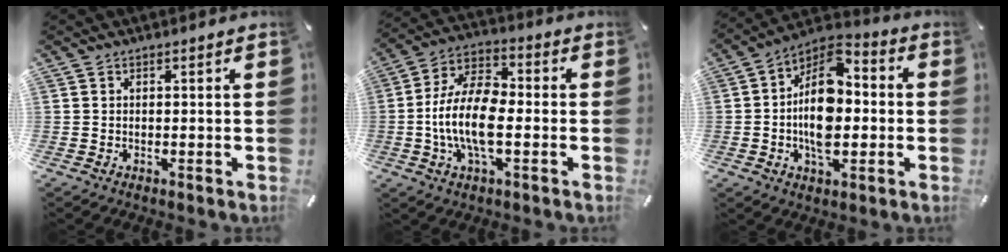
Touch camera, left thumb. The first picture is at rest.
{"total": 13.6, "force": [-2.8, 7.0, 11.3], "torque": [-0.230, 0.009, -0.047]}
{"total": 14.8, "force": [-1.6, 9.2, 11.5], "torque": [-0.219, -0.004, -0.032]}